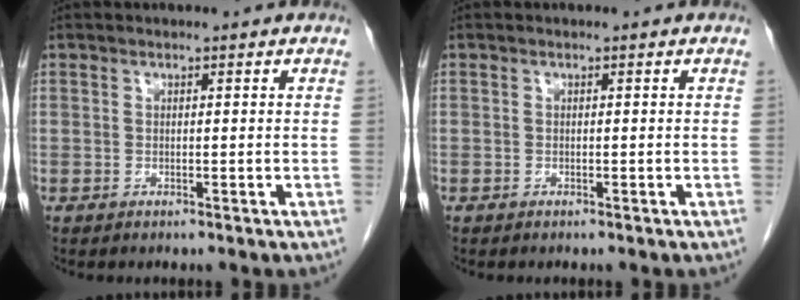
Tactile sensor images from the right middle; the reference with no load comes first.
{"total": 0.0}